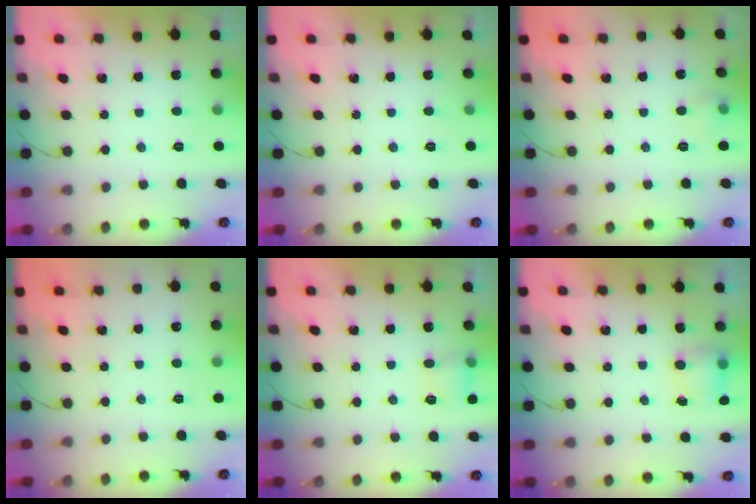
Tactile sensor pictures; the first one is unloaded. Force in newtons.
{"total": 0.0}
{"total": 4.3, "press": 4.2, "slide": 1.1}
{"total": 0.0}
{"total": 4.5, "press": 4.4, "slide": 1.2}
{"total": 4.8, "press": 4.7, "slide": 0.8}